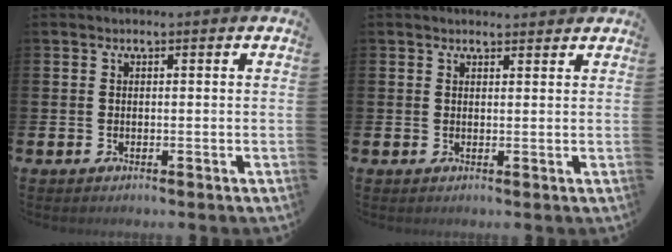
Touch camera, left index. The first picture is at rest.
{"total": 1.2, "force": [1.2, 0.2, 0.0], "torque": [0.007, -0.004, 0.021]}